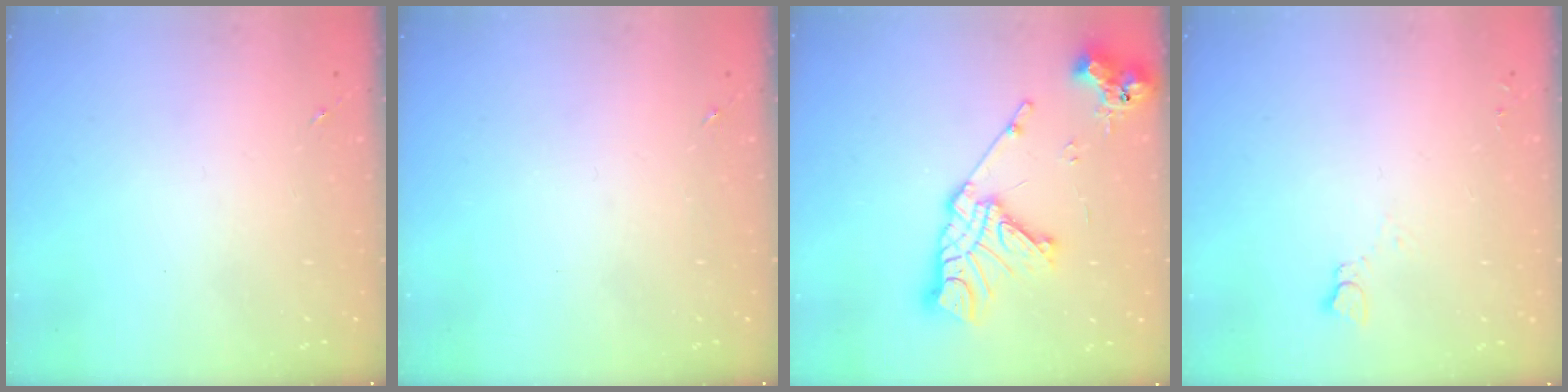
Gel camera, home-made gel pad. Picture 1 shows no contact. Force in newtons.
{"total": 0.0}
{"total": 16.9, "press": 16.8, "slide": 1.5}
{"total": 2.5, "press": 2.5, "slide": 0.1}